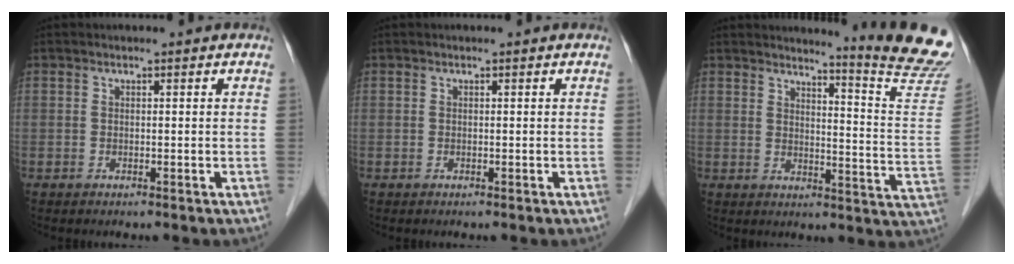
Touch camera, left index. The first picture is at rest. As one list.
[{"total": 0.0}, {"total": 14.8, "force": [14.0, -2.5, 3.8], "torque": [-0.051, -0.134, 0.147]}]